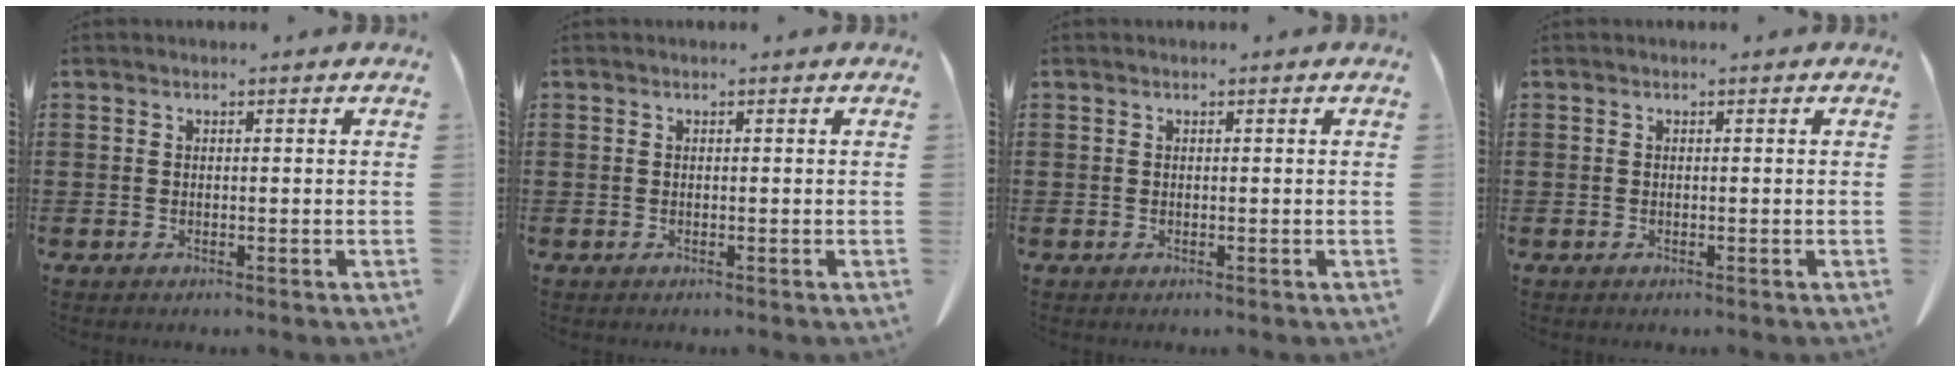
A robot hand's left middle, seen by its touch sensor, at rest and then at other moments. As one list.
[{"total": 0.0}, {"total": 0.0}, {"total": 0.0}]